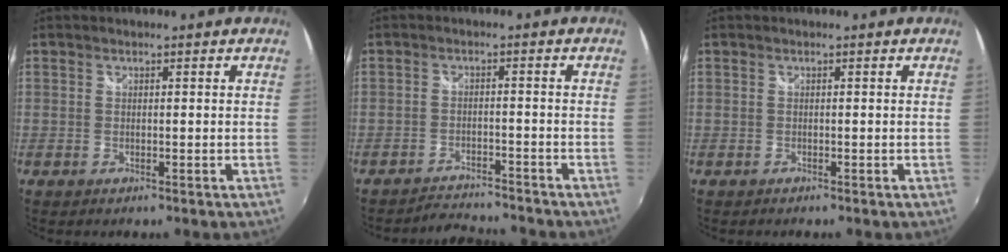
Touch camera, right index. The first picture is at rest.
{"total": 6.1, "force": [-6.0, 0.3, 0.7], "torque": [-0.028, 0.000, -0.093]}
{"total": 0.0}